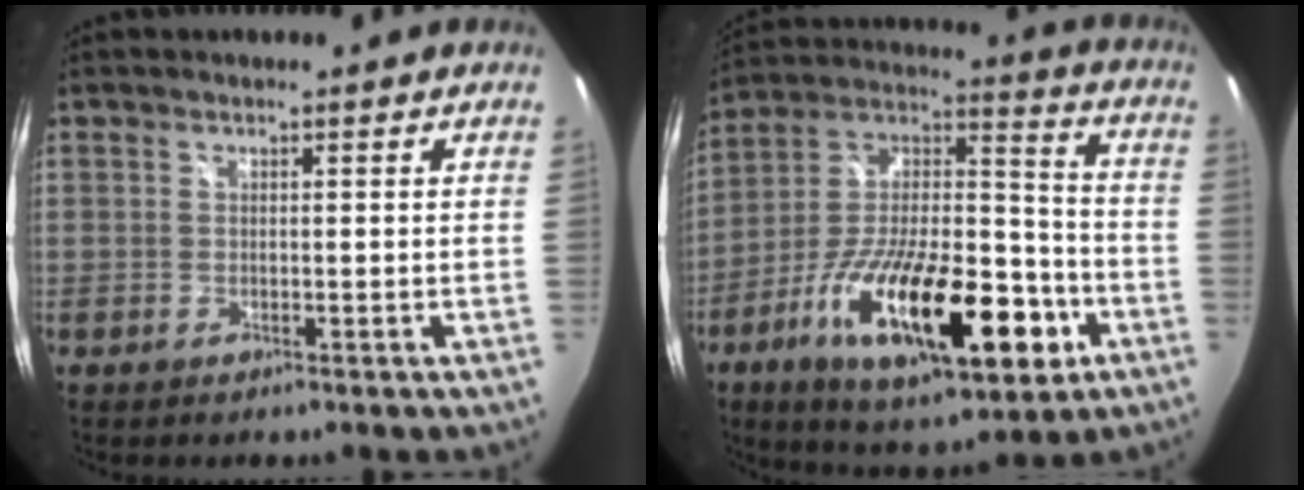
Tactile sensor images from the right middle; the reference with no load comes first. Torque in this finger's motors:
{"motor_torque": [2.14, 0.00, 1.05, 0.21]}